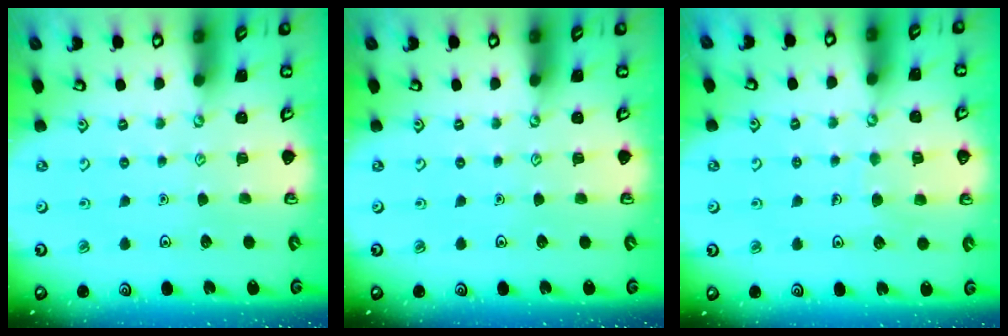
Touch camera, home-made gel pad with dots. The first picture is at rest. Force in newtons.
{"total": 0.0}
{"total": 4.7, "press": 4.7, "slide": 0.4}